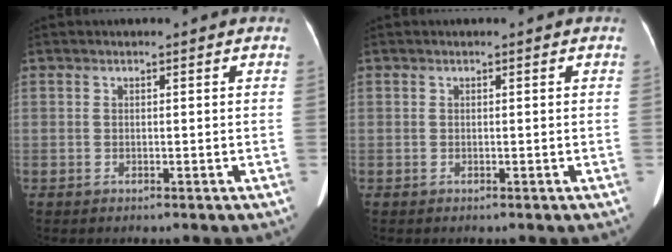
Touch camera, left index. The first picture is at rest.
{"total": 0.0}